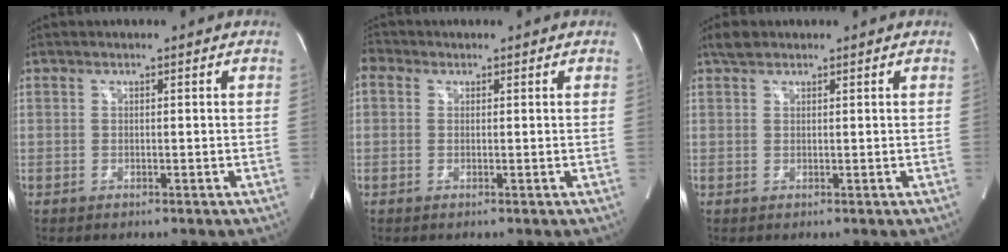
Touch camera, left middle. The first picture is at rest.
{"total": 2.3, "force": [0.9, 1.9, 1.0], "torque": [-0.025, 0.017, 0.014]}
{"total": 1.9, "force": [1.6, 0.8, 0.7], "torque": [-0.018, 0.011, 0.028]}